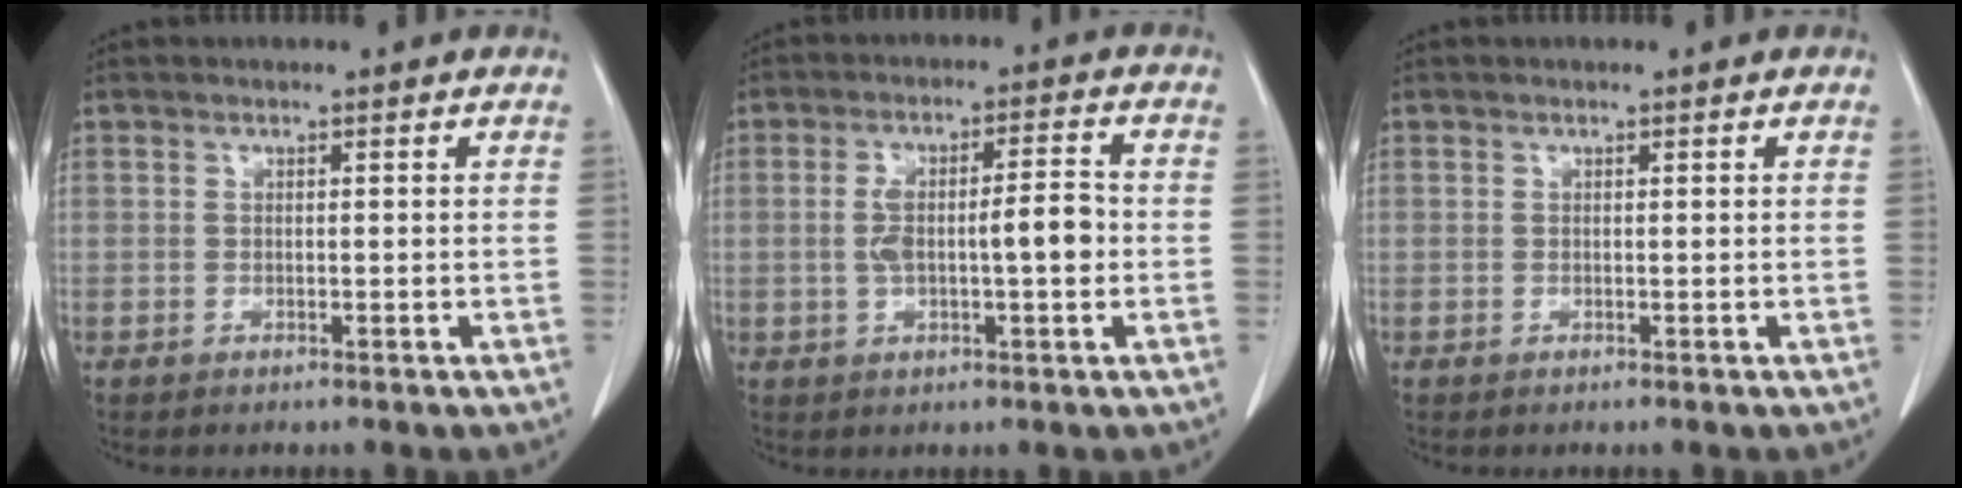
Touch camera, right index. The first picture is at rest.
{"total": 7.5, "force": [-0.6, 1.7, 7.3], "torque": [-0.139, 0.018, -0.007]}
{"total": 0.0}